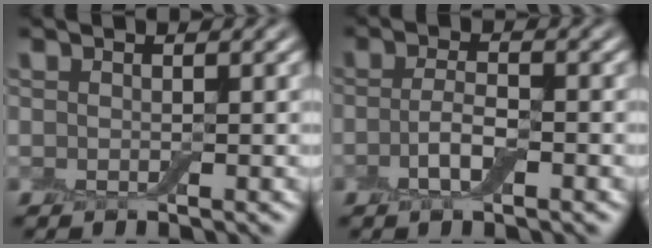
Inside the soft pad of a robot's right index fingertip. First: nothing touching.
{"total": 2.7, "force": [-1.0, 0.9, 2.3], "torque": [-0.051, 0.001, -0.024]}